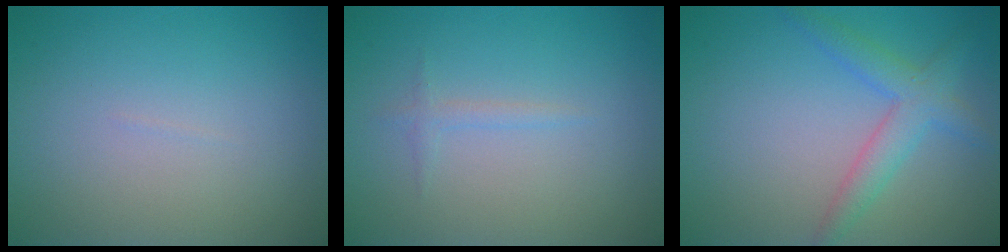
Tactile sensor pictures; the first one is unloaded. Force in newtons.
{"total": 0.8, "press": 0.8, "slide": 0.0}
{"total": 2.4, "press": 2.4, "slide": 0.2}